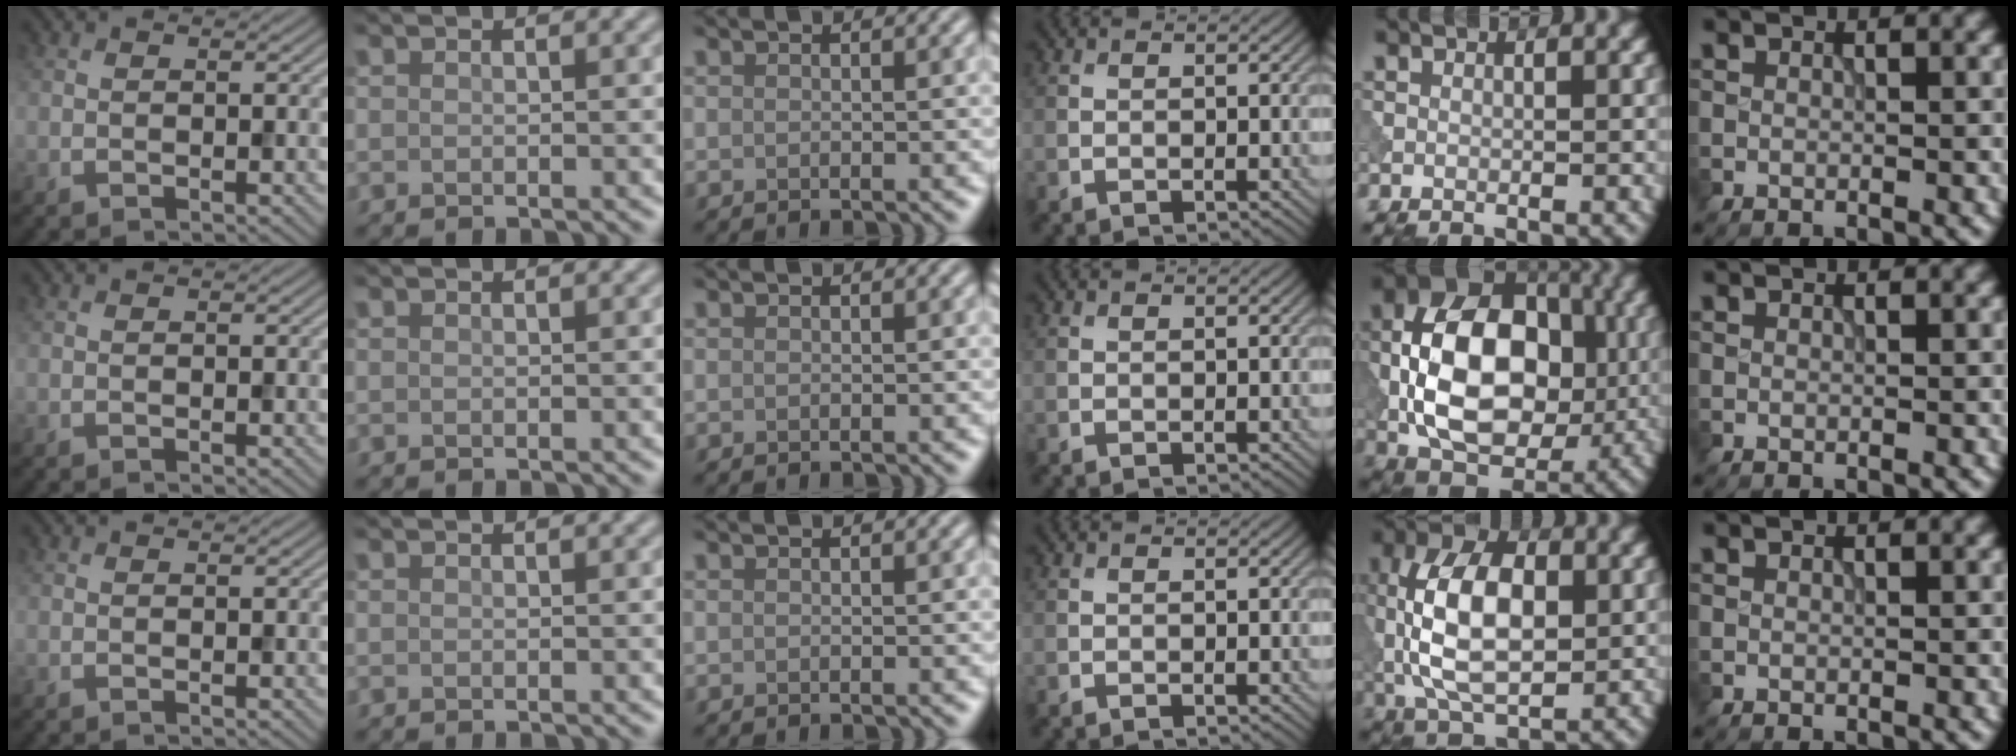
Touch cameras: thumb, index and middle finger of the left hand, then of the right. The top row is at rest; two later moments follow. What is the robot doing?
{"motion": "press", "object": "tv remote"}